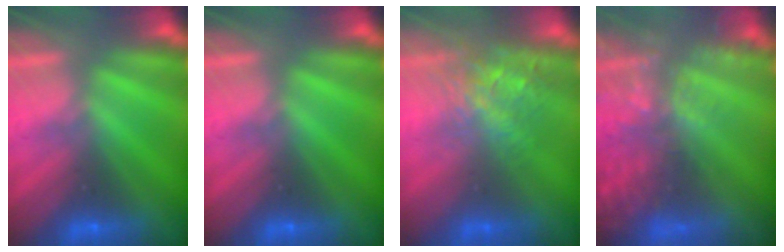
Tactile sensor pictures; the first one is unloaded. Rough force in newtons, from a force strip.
{"total": 0.0}
{"total": 3.5}
{"total": 8.1}